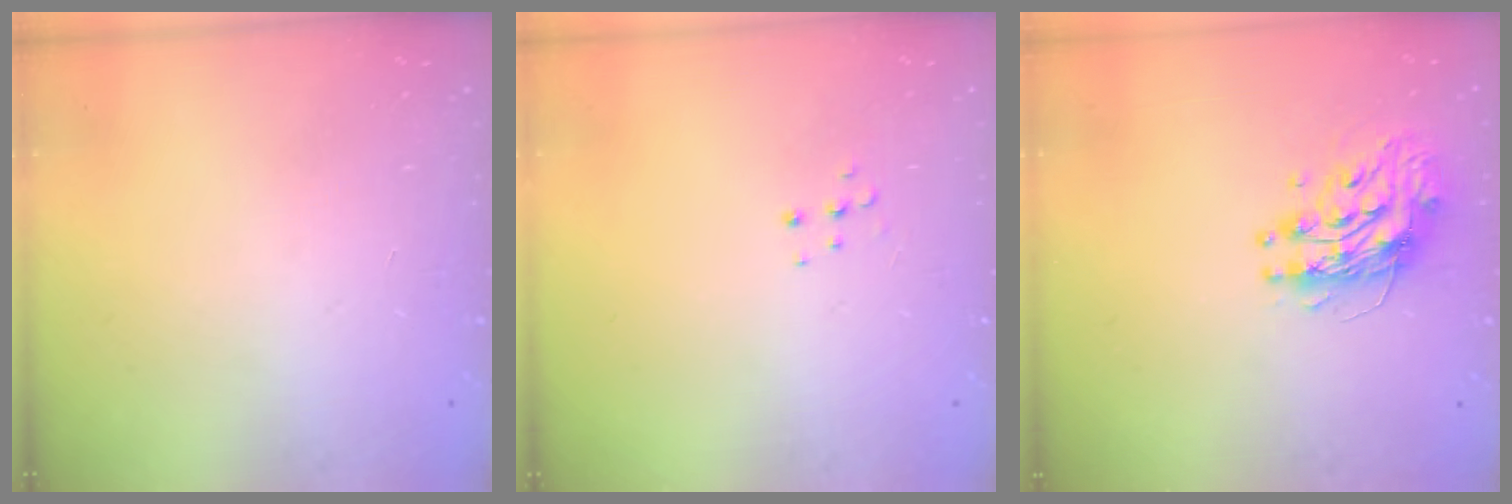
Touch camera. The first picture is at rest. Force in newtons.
{"total": 4.7, "press": 4.7, "slide": 0.4}
{"total": 10.2, "press": 10.2, "slide": 0.8}